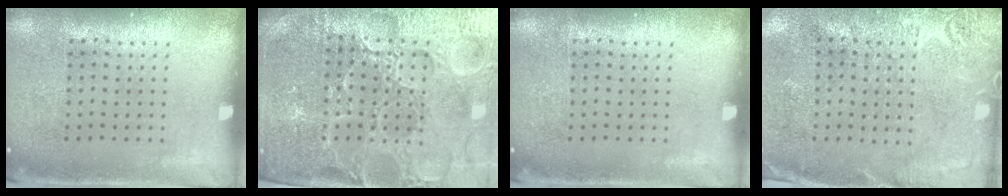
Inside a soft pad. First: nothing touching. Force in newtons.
{"total": 5.2, "press": 4.9, "slide": 1.8}
{"total": 0.0}
{"total": 2.7, "press": 2.4, "slide": 1.3}